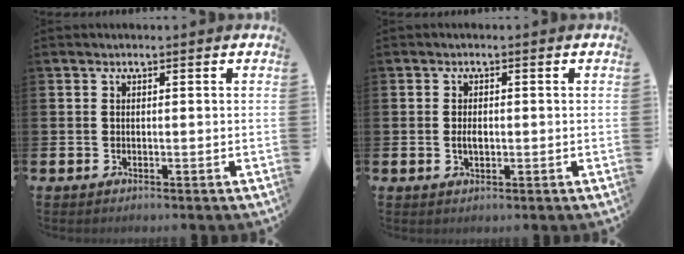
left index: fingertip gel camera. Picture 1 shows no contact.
{"total": 1.7, "force": [0.1, 0.9, 1.5], "torque": [-0.020, 0.001, 0.000]}